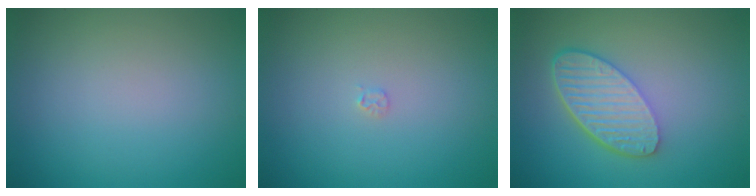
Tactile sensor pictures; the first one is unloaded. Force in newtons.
{"total": 0.5, "press": 0.5, "slide": 0.1}
{"total": 5.8, "press": 4.4, "slide": 3.8}